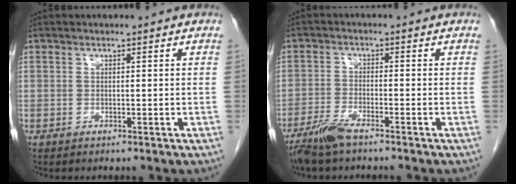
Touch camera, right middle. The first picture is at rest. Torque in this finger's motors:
{"motor_torque": [-0.34, -0.12, 0.10, 0.03]}